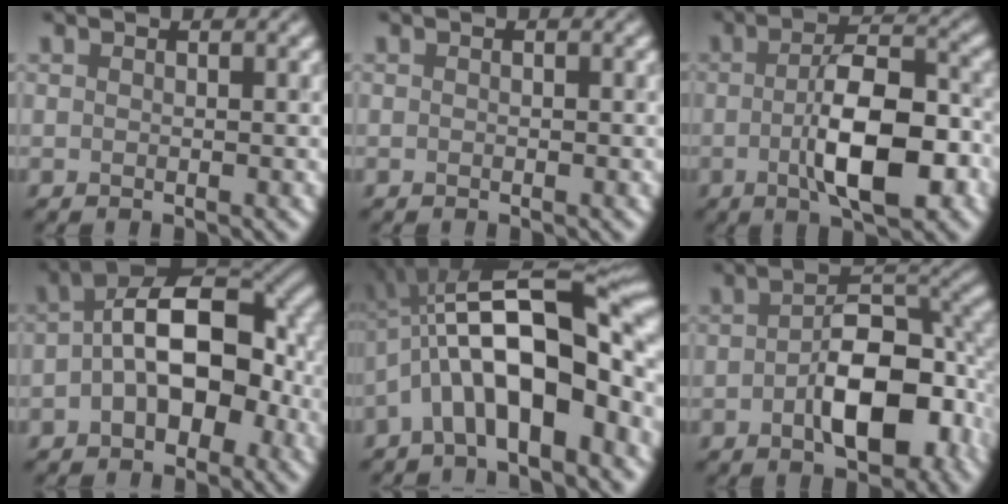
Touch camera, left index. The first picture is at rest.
{"total": 0.0}
{"total": 8.6, "force": [-2.1, 3.0, 7.8], "torque": [-0.125, 0.002, -0.037]}
{"total": 9.6, "force": [-0.6, 5.3, 7.9], "torque": [-0.108, 0.021, -0.022]}
{"total": 13.0, "force": [-2.7, 4.8, 11.8], "torque": [-0.184, 0.030, -0.050]}
{"total": 8.5, "force": [-2.4, 4.3, 6.9], "torque": [-0.098, 0.009, -0.043]}